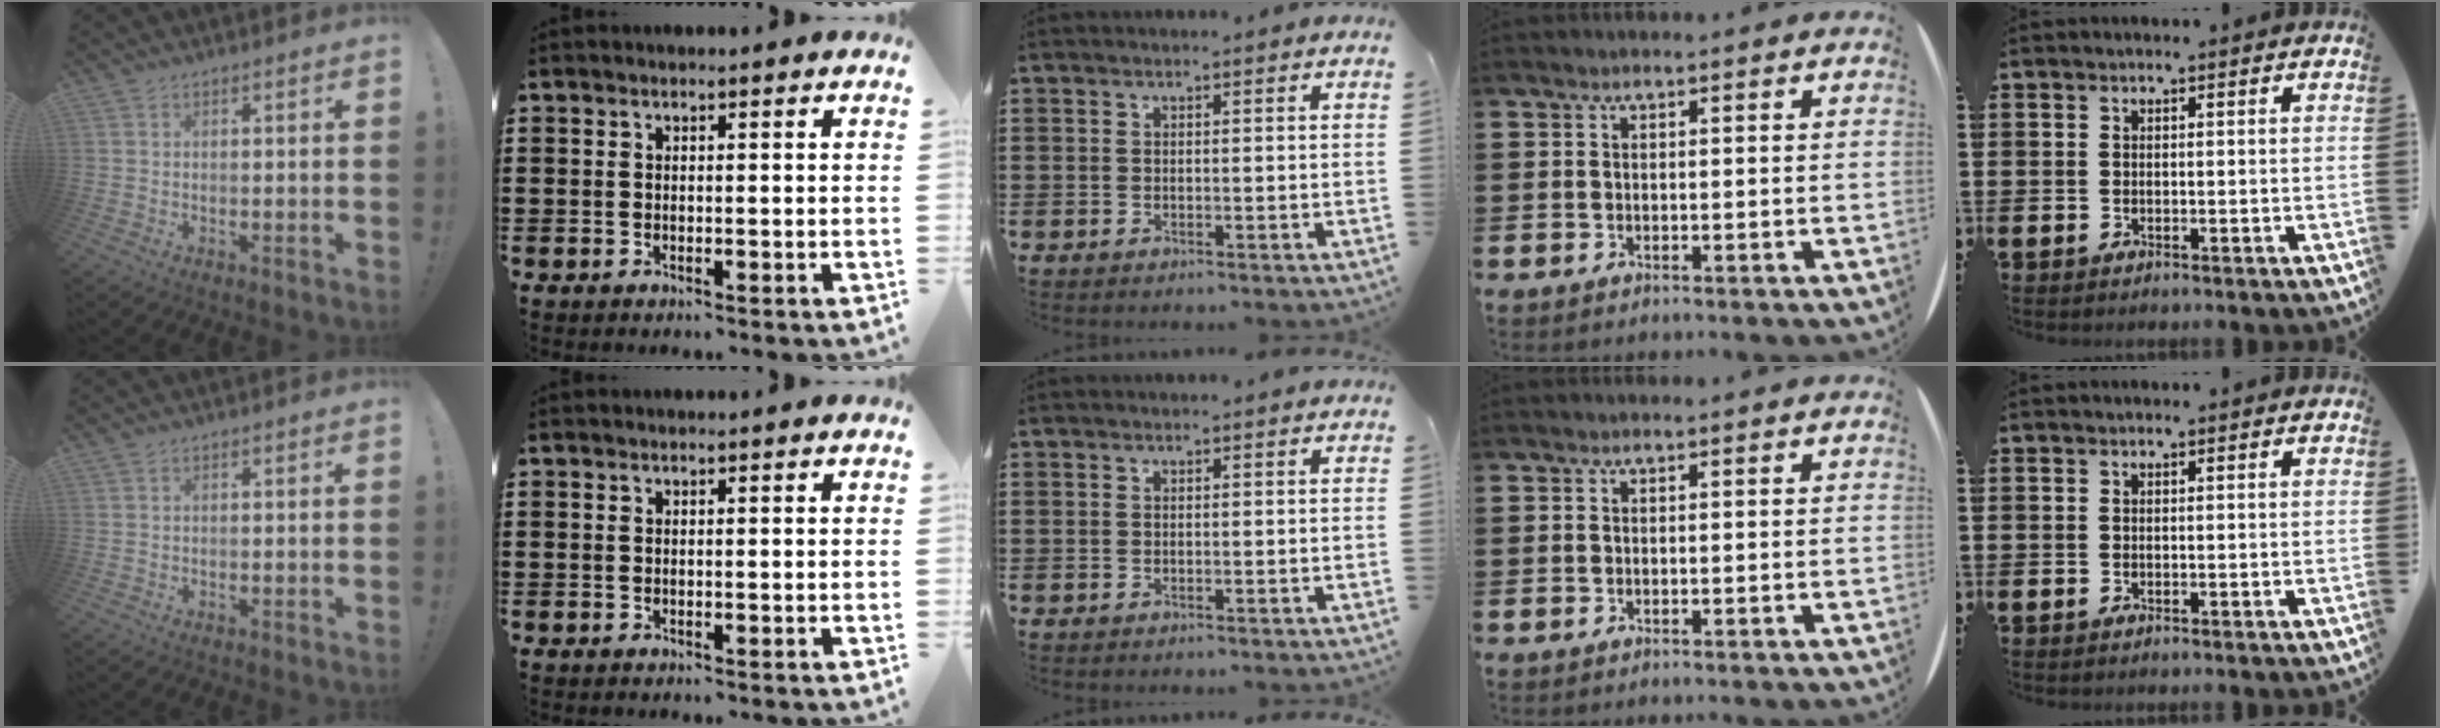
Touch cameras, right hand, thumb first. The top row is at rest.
{}